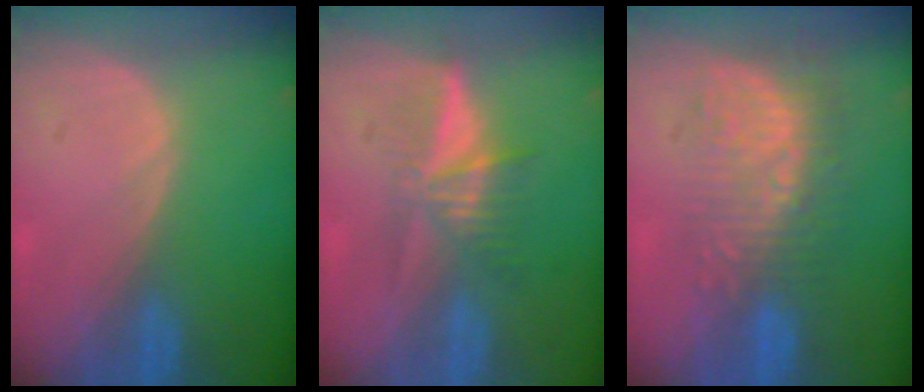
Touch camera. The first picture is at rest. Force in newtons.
{"total": 5.1, "press": 4.9, "slide": 1.5}
{"total": 9.9, "press": 8.7, "slide": 4.8}